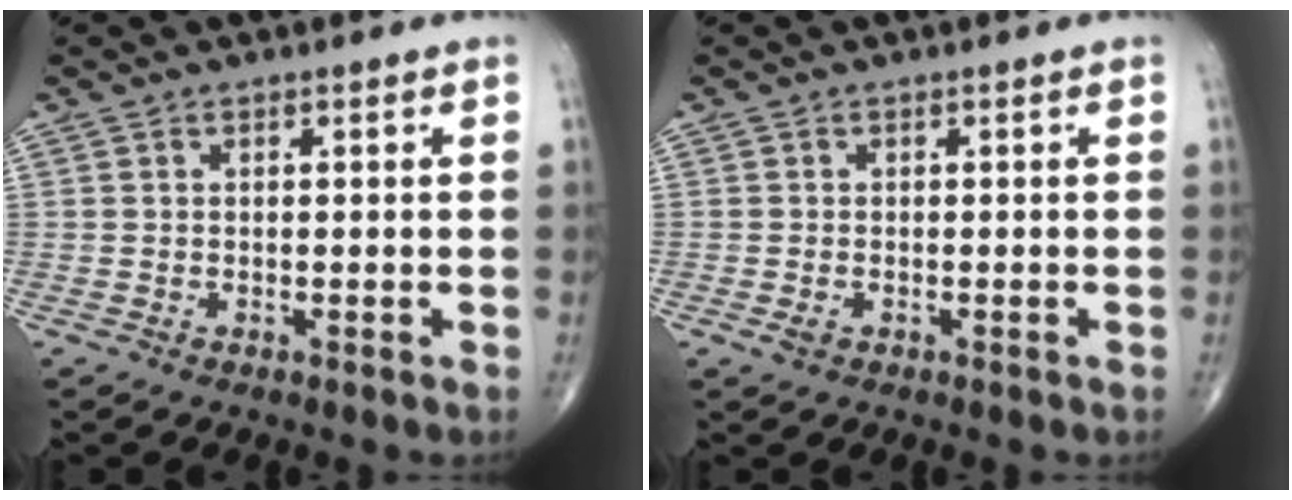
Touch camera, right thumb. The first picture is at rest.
{"total": 1.3, "force": [-0.5, 0.9, 0.8], "torque": [-0.017, 0.000, -0.007]}